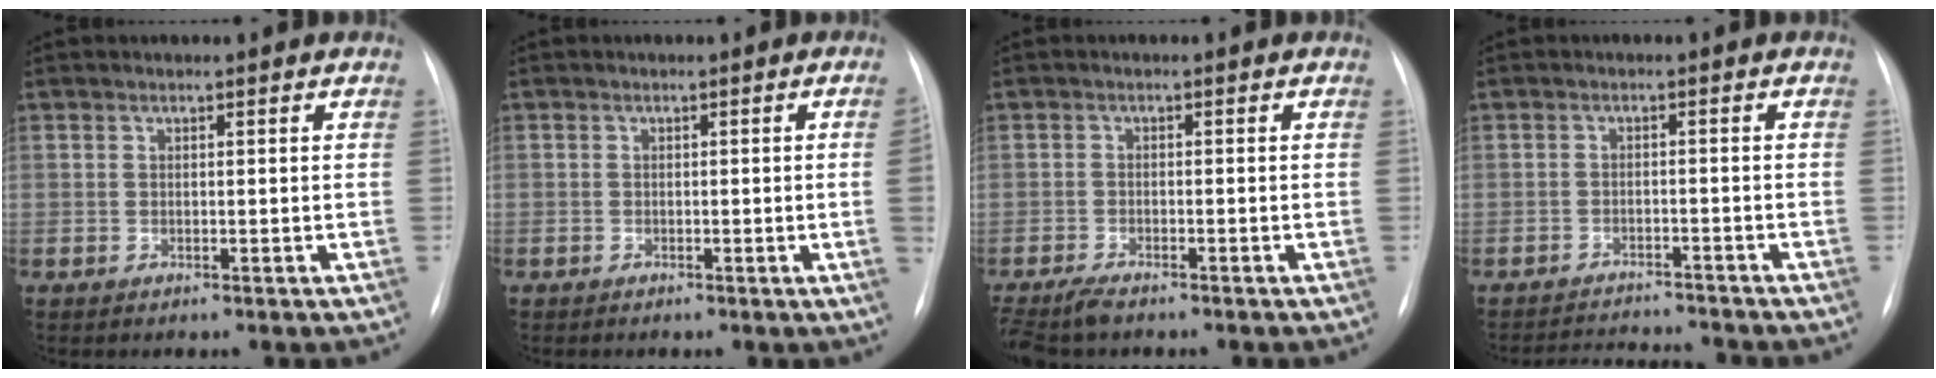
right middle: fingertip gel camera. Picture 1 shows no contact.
{"total": 2.0, "force": [-0.4, -0.5, 1.9], "torque": [-0.025, 0.000, -0.006]}
{"total": 4.7, "force": [-4.0, 0.9, 2.2], "torque": [-0.043, -0.013, -0.069]}
{"total": 7.4, "force": [-7.3, 0.3, 1.2], "torque": [-0.019, -0.001, -0.109]}